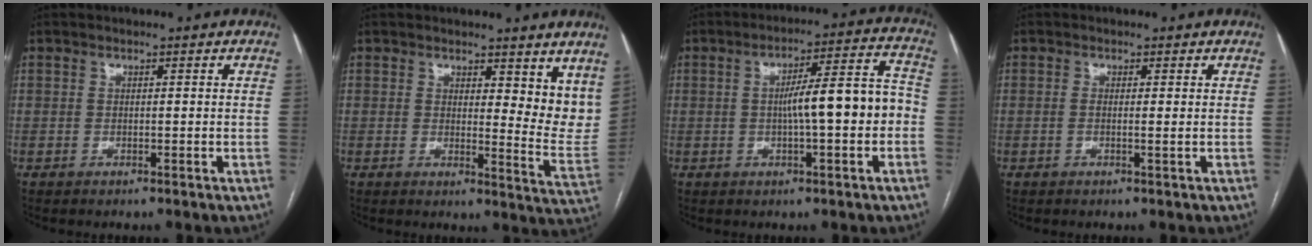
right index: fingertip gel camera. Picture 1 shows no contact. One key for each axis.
{"total": 8.6, "fx": 6.2, "fy": 3.1, "fz": 5.0, "tx": -0.048, "ty": -0.033, "tz": 0.068}
{"total": 10.1, "fx": -1.4, "fy": 1.5, "fz": 9.9, "tx": -0.147, "ty": 0.034, "tz": -0.020}
{"total": 1.2, "fx": 0.0, "fy": 0.0, "fz": 1.2, "tx": -0.027, "ty": 0.000, "tz": -0.001}